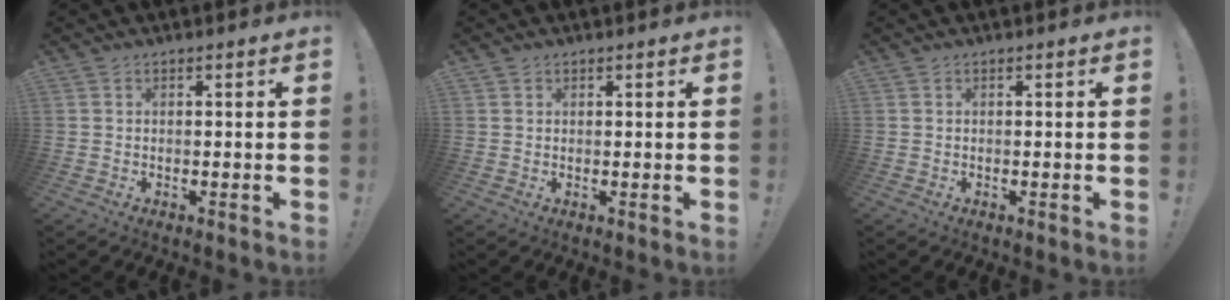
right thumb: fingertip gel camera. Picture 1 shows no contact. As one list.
[{"total": 0.7, "force": [0.5, 0.4, 0.1], "torque": [0.005, -0.003, 0.009]}, {"total": 0.0}]